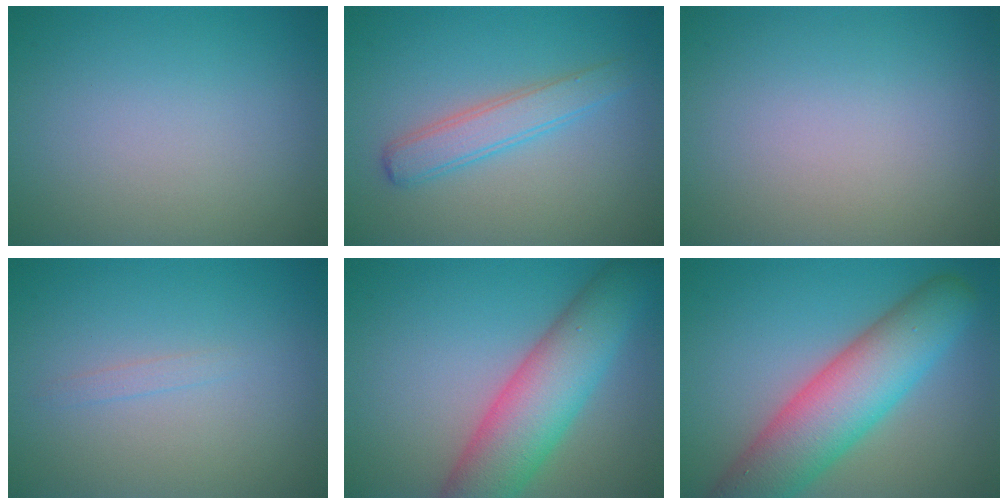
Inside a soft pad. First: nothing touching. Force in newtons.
{"total": 2.9, "press": 2.9, "slide": 0.0}
{"total": 0.0}
{"total": 0.7, "press": 0.7, "slide": 0.0}
{"total": 8.4, "press": 8.4, "slide": 0.5}
{"total": 9.3, "press": 9.3, "slide": 0.5}